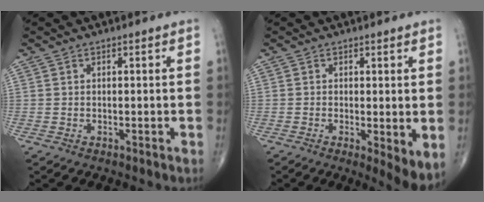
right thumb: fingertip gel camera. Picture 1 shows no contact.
{"total": 5.4, "force": [-0.6, 1.4, 5.2], "torque": [-0.081, -0.018, -0.011]}